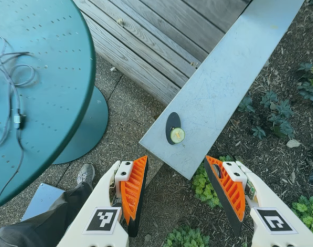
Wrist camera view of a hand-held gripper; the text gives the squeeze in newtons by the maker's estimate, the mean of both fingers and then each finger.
{"total": 0.0}